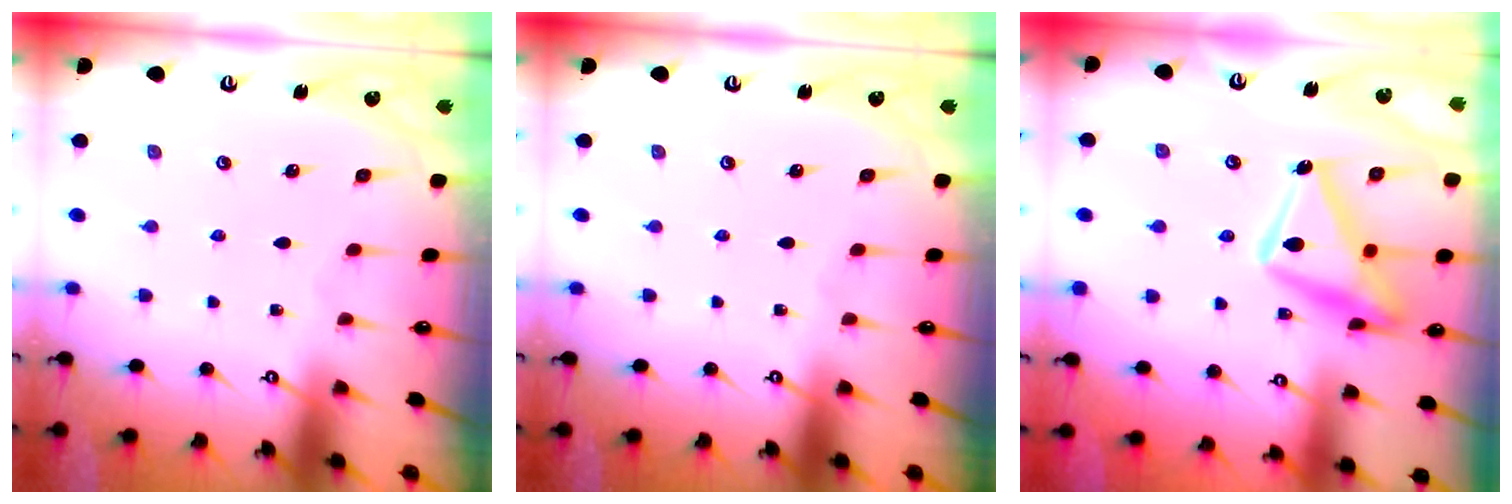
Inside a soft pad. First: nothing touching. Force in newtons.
{"total": 0.0}
{"total": 18.6, "press": 18.5, "slide": 1.4}